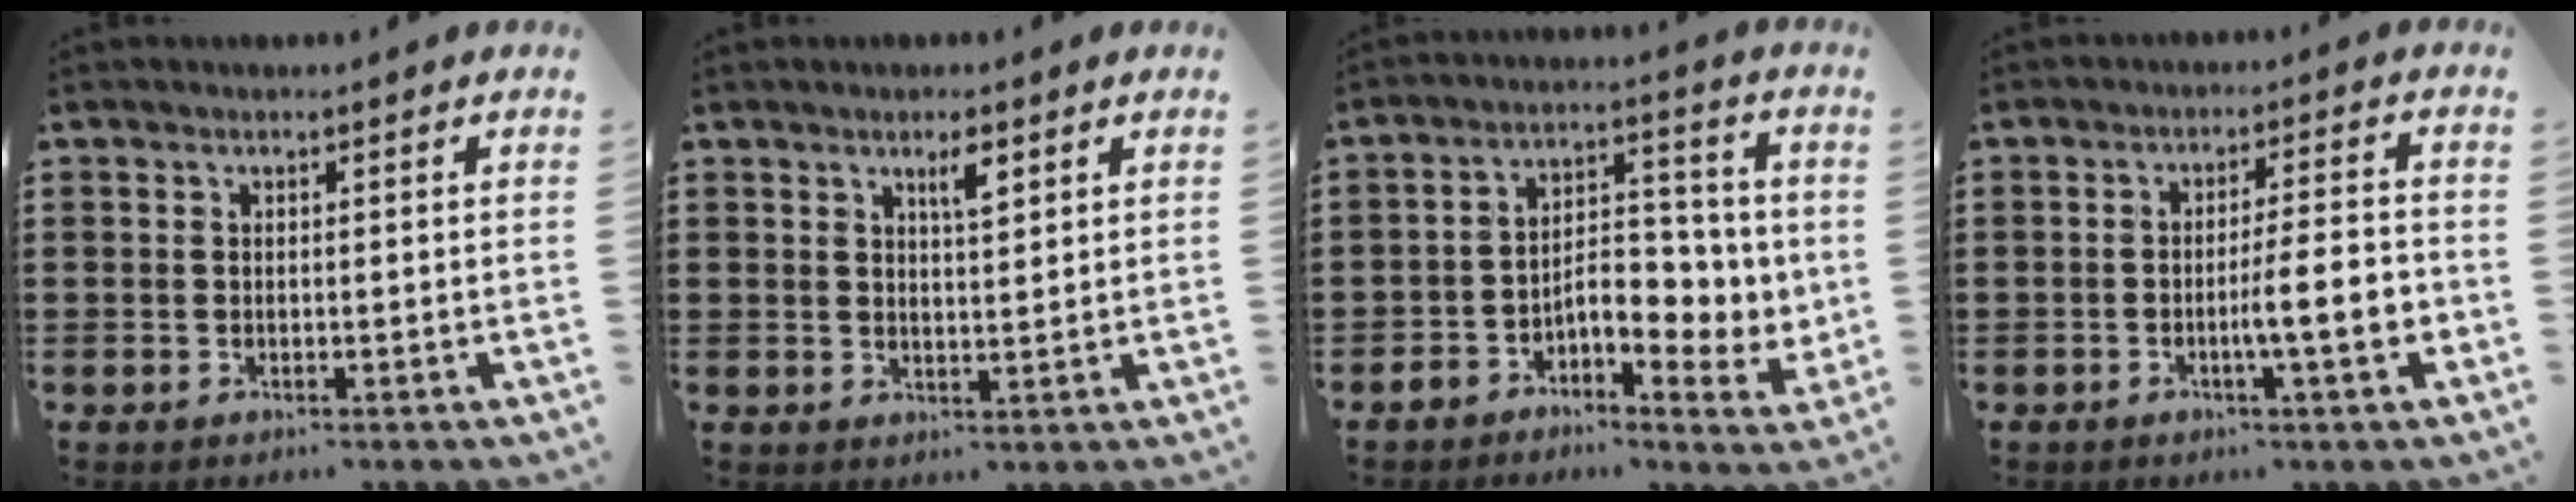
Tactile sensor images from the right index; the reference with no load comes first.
{"total": 2.7, "force": [1.6, 0.4, 2.1], "torque": [-0.036, -0.001, 0.025]}
{"total": 7.3, "force": [-1.4, 4.8, 5.4], "torque": [-0.079, 0.000, -0.031]}
{"total": 7.0, "force": [-1.8, 0.7, 6.7], "torque": [-0.102, -0.005, -0.032]}